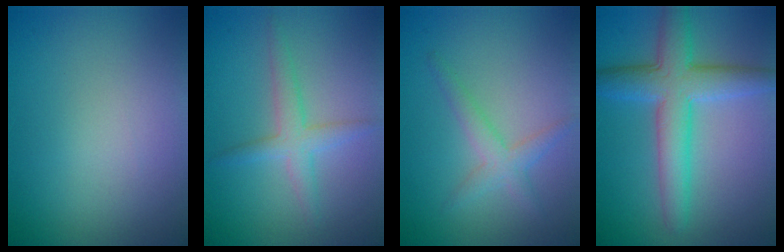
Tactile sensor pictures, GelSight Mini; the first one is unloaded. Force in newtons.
{"total": 2.7, "press": 2.7, "slide": 0.1}
{"total": 2.2, "press": 2.2, "slide": 0.1}
{"total": 6.5, "press": 6.5, "slide": 0.2}